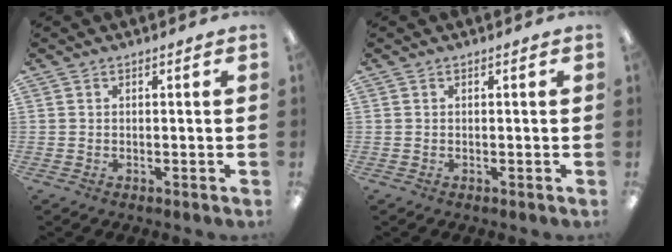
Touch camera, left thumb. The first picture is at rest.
{"total": 0.0}